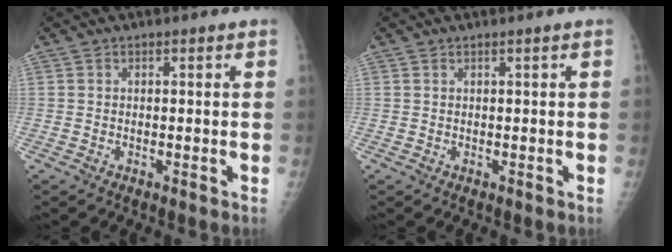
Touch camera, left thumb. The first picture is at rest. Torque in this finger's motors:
{"motor_torque": [-0.02, 0.06, -0.08, -0.15, 0.00]}